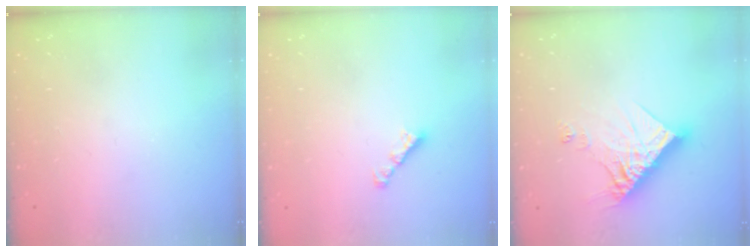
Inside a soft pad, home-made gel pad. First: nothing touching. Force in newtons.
{"total": 2.2, "press": 2.1, "slide": 0.6}
{"total": 13.5, "press": 13.5, "slide": 1.1}